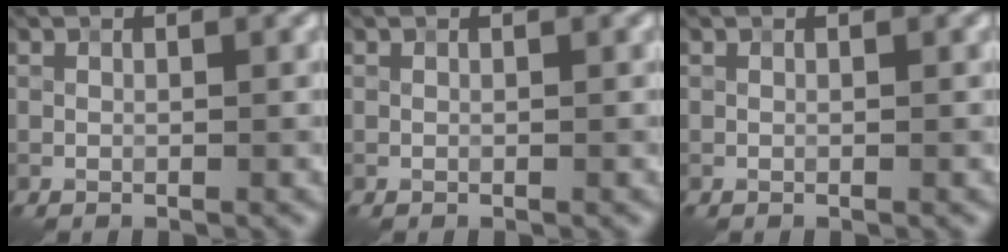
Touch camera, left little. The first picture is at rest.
{"total": 0.0}
{"total": 0.0}